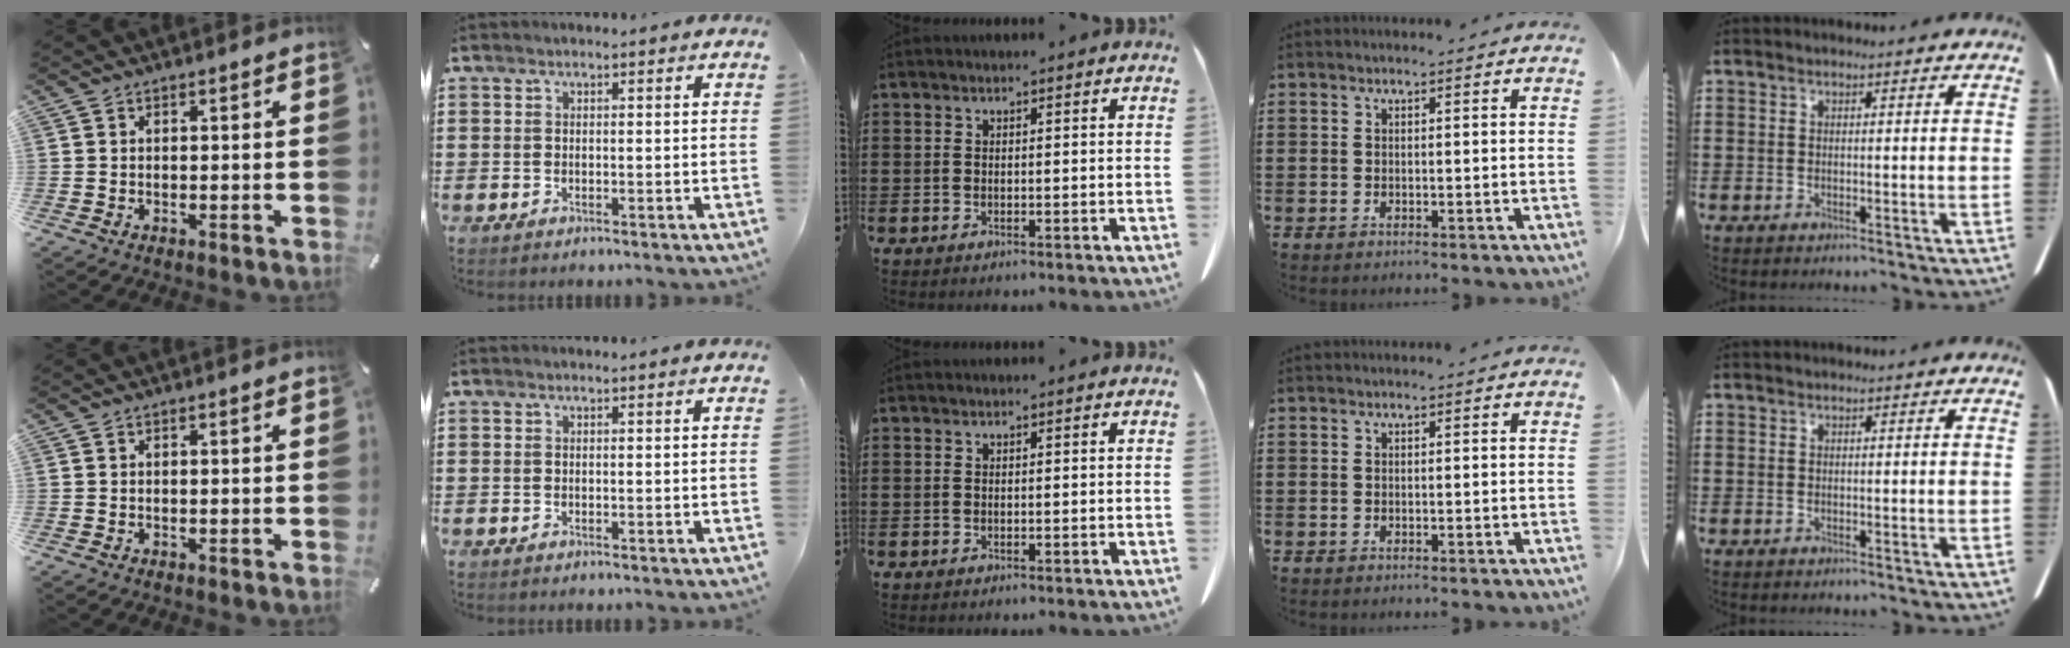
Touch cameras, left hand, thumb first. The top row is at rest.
{}